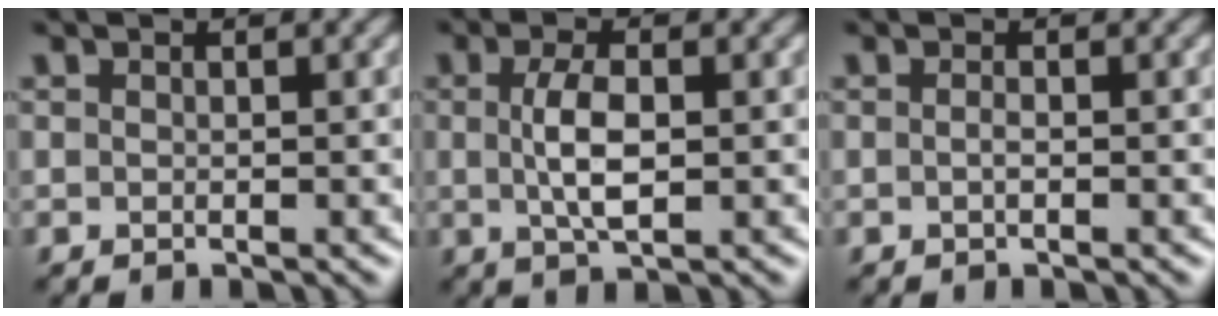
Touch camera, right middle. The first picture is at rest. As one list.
[{"total": 3.7, "force": [0.1, 1.3, 3.5], "torque": [-0.075, -0.001, 0.003]}, {"total": 0.6, "force": [-0.2, 0.2, 0.6], "torque": [-0.014, 0.000, -0.003]}]